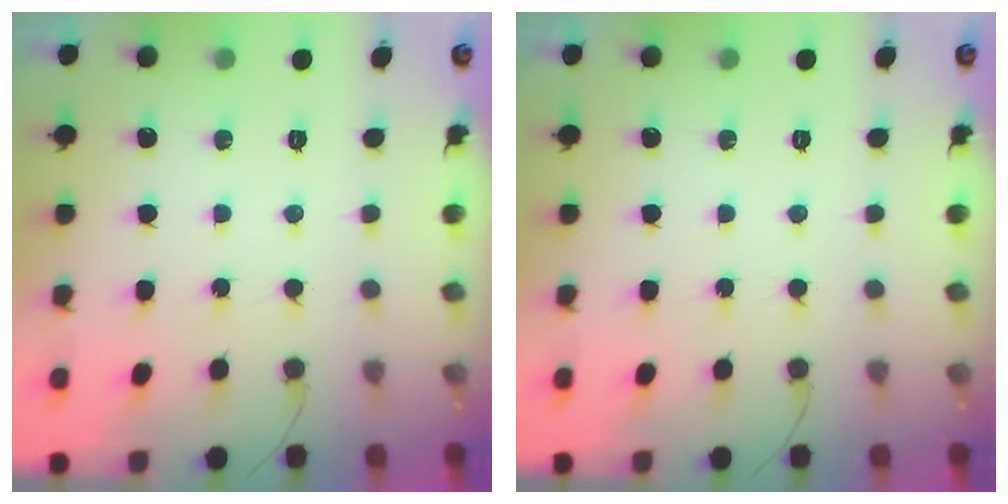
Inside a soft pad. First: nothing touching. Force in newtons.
{"total": 0.0}